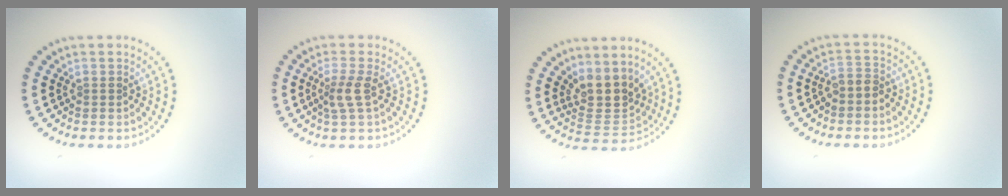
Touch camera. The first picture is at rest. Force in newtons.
{"total": 2.1, "press": 1.7, "slide": 1.3}
{"total": 3.9, "press": 3.2, "slide": 2.3}
{"total": 1.7, "press": 1.4, "slide": 1.0}